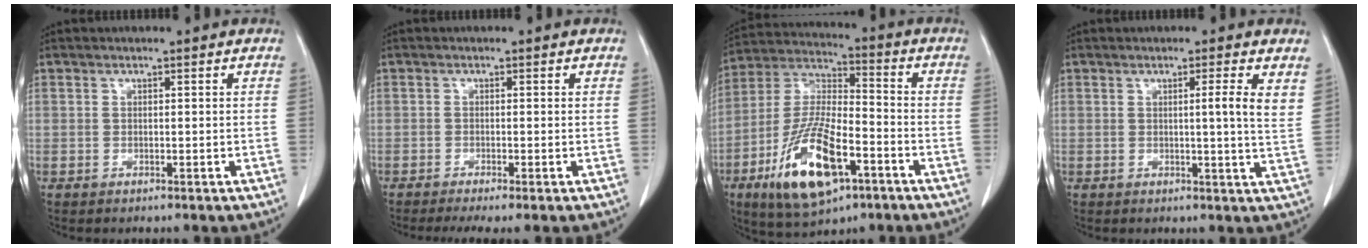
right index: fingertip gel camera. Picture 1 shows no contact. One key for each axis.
{"total": 4.0, "fx": -3.1, "fy": 0.0, "fz": 2.5, "tx": -0.036, "ty": -0.010, "tz": -0.049}
{"total": 17.1, "fx": -7.7, "fy": 5.8, "fz": 14.2, "tx": -0.291, "ty": -0.012, "tz": -0.132}
{"total": 3.9, "fx": 1.5, "fy": -0.6, "fz": 3.6, "tx": -0.048, "ty": -0.008, "tz": 0.017}